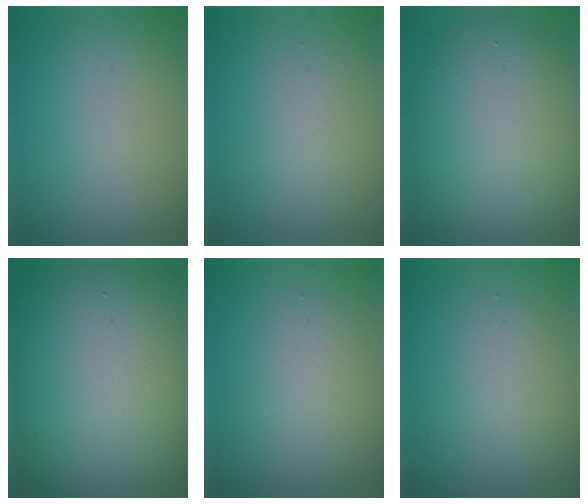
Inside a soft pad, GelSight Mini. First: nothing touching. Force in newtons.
{"total": 1.4, "press": 1.4, "slide": 0.0}
{"total": 10.5, "press": 10.5, "slide": 0.6}
{"total": 19.6, "press": 19.6, "slide": 0.7}
{"total": 2.2, "press": 2.2, "slide": 0.1}
{"total": 2.6, "press": 2.6, "slide": 0.1}